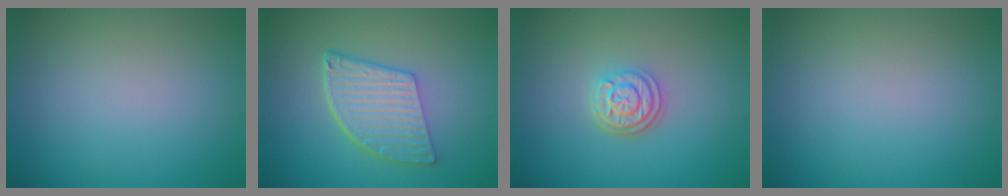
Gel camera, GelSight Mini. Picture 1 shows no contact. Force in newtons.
{"total": 5.6, "press": 4.1, "slide": 3.9}
{"total": 2.9, "press": 2.4, "slide": 1.7}
{"total": 0.0}